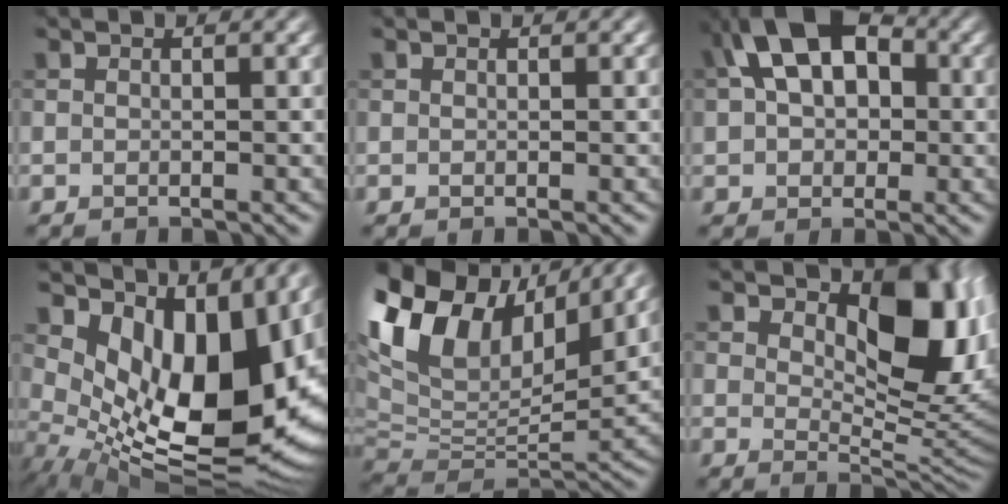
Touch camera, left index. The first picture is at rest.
{"total": 0.0}
{"total": 10.3, "force": [2.6, 6.7, 7.3], "torque": [-0.116, 0.030, 0.028]}
{"total": 14.7, "force": [4.0, 8.2, 11.5], "torque": [-0.188, -0.018, 0.088]}
{"total": 14.9, "force": [6.9, 8.9, 9.7], "torque": [-0.225, 0.030, 0.129]}
{"total": 9.9, "force": [3.1, 5.4, 7.7], "torque": [-0.114, -0.011, 0.048]}